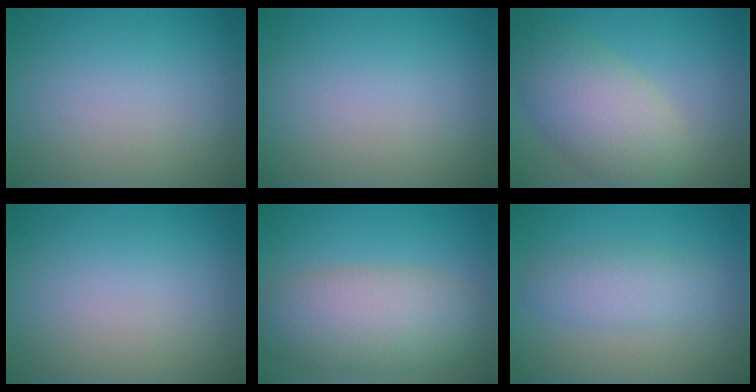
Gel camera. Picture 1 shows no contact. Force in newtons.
{"total": 0.0}
{"total": 6.5, "press": 6.5, "slide": 0.4}
{"total": 0.0}
{"total": 7.2, "press": 7.2, "slide": 0.4}
{"total": 2.9, "press": 2.9, "slide": 0.1}